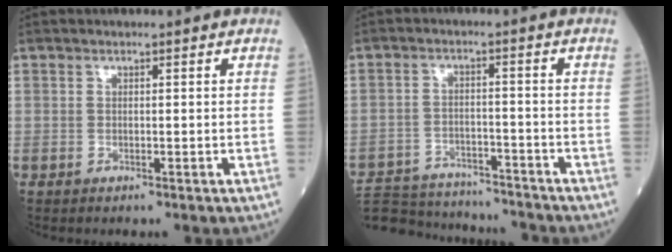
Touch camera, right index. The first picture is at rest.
{"total": 17.0, "force": [-15.8, 3.7, 4.8], "torque": [-0.111, 0.000, -0.232]}